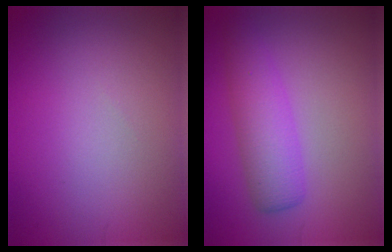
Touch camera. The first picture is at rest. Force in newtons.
{"total": 4.0, "press": 4.0, "slide": 0.1}